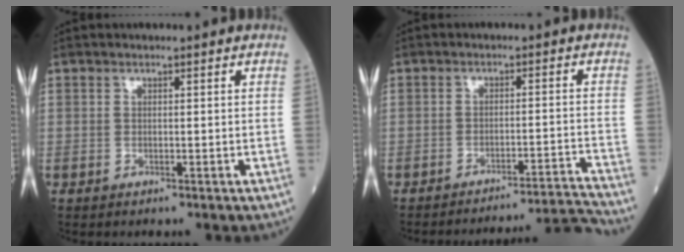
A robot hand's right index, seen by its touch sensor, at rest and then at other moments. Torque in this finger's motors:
{"motor_torque": [-0.12, -0.14, 0.17, 0.06]}